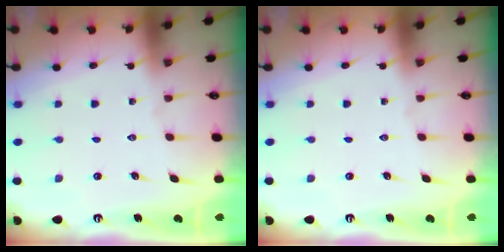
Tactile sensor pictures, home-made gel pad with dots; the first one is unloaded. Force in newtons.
{"total": 0.0}